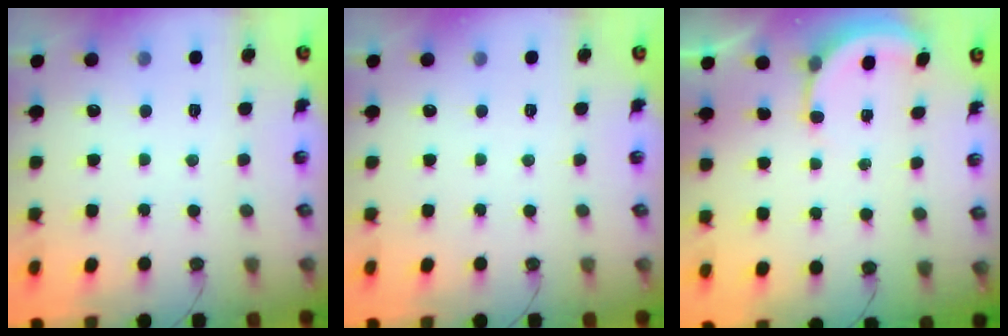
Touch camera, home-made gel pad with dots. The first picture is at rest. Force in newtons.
{"total": 0.0}
{"total": 2.5, "press": 2.5, "slide": 0.4}